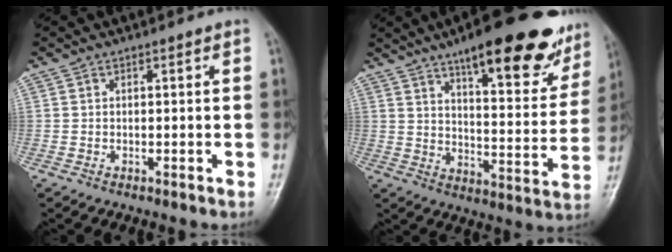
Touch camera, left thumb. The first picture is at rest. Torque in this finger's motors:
{"motor_torque": [1.26, 1.17, 1.44, -1.32, 0.11]}